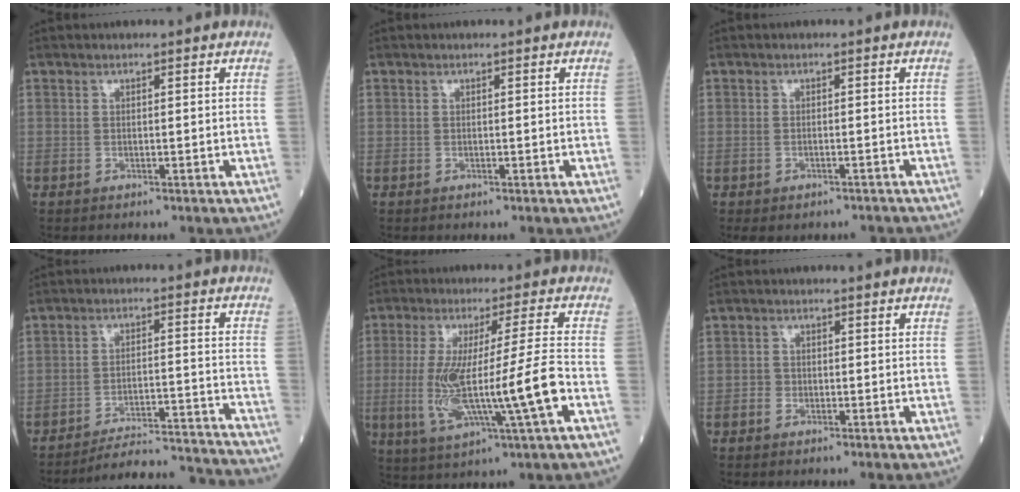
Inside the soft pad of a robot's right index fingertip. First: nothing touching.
{"total": 0.0}
{"total": 3.3, "force": [-2.7, 1.8, 0.4], "torque": [0.001, 0.011, -0.035]}
{"total": 18.4, "force": [-18.0, -0.5, 3.5], "torque": [-0.037, -0.001, -0.245]}
{"total": 13.8, "force": [-2.6, -0.3, 13.5], "torque": [-0.265, -0.003, -0.042]}
{"total": 1.2, "force": [-0.6, 1.0, 0.2], "torque": [0.005, 0.006, -0.013]}